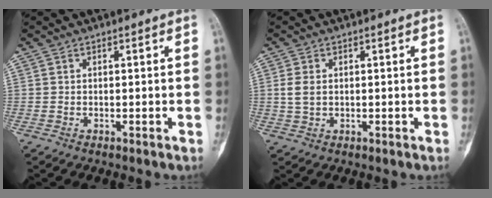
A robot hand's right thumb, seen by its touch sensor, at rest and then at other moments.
{"total": 3.2, "force": [0.4, 2.2, 2.3], "torque": [-0.050, 0.000, 0.011]}